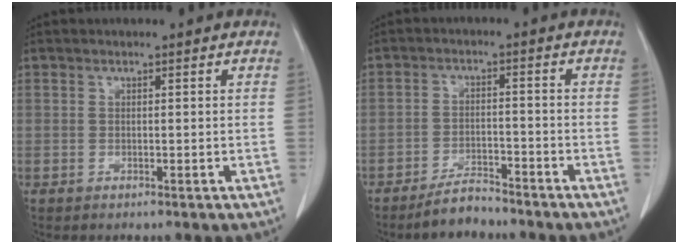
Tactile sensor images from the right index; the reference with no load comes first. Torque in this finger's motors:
{"motor_torque": [-0.26, -0.22, -0.04, -0.03]}